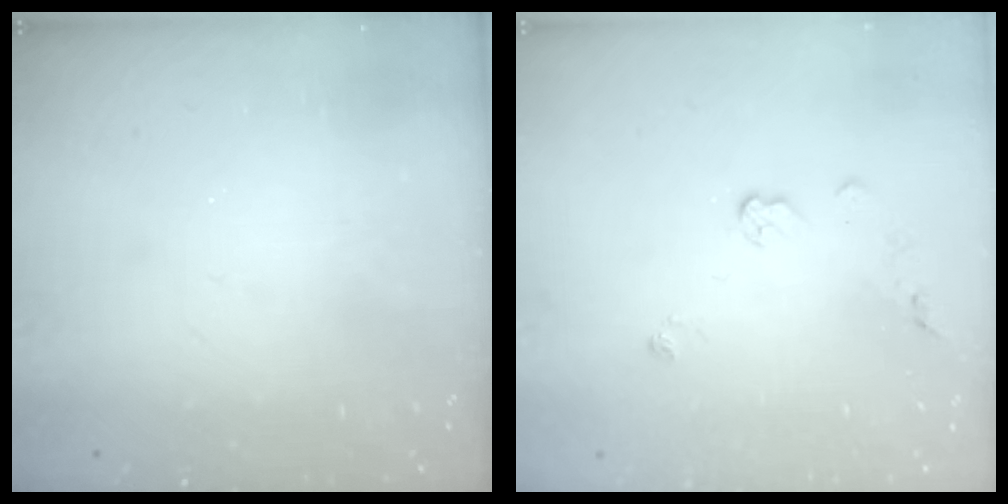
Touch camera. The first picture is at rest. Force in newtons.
{"total": 4.8, "press": 4.8, "slide": 0.7}